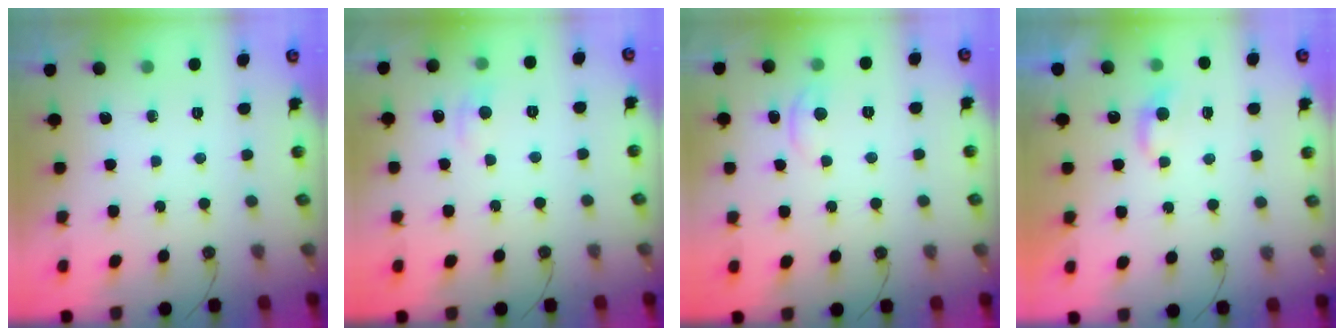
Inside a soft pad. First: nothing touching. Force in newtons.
{"total": 0.9, "press": 0.3, "slide": 0.8}
{"total": 1.3, "press": 1.2, "slide": 0.2}
{"total": 2.0, "press": 2.0, "slide": 0.5}